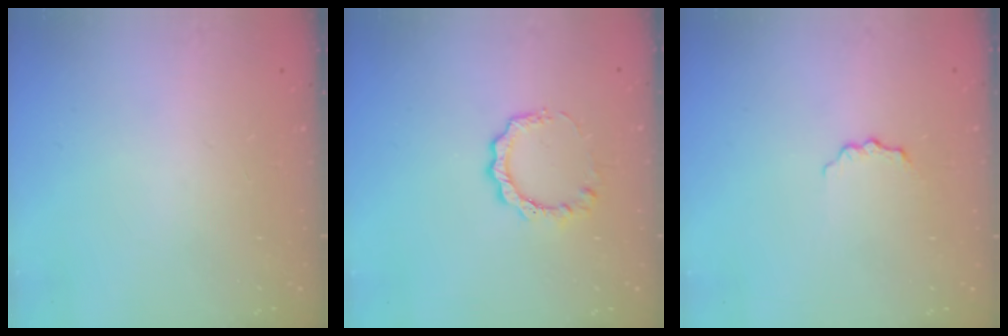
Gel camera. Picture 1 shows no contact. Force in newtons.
{"total": 6.0, "press": 6.0, "slide": 0.4}
{"total": 3.7, "press": 3.7, "slide": 0.4}